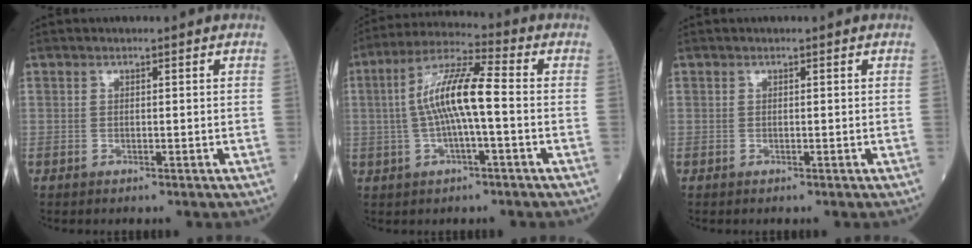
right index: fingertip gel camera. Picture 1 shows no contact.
{"total": 10.1, "force": [-0.4, 1.4, 10.0], "torque": [-0.194, 0.021, -0.011]}
{"total": 0.0}